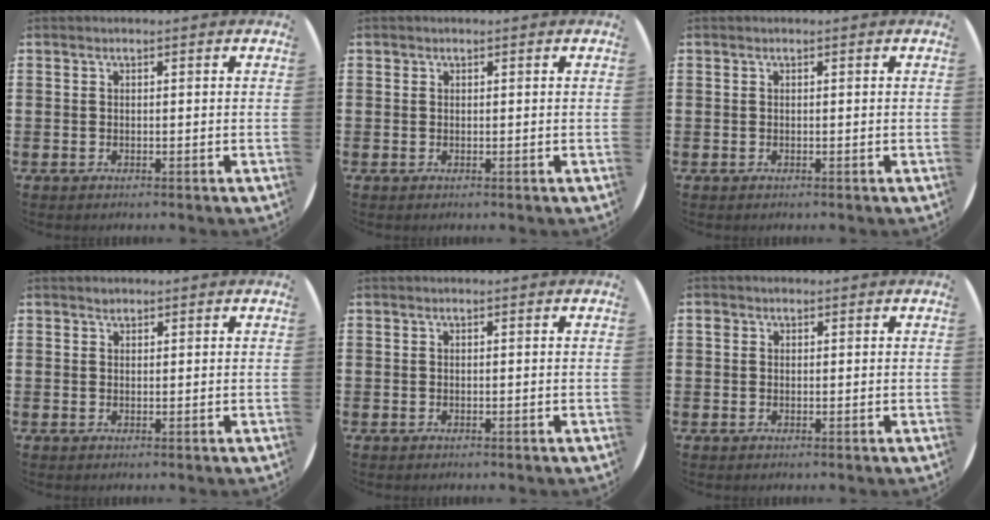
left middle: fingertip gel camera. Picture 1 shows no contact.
{"total": 0.0}
{"total": 0.0}
{"total": 0.8, "force": [0.7, 0.4, 0.0], "torque": [0.008, 0.000, 0.011]}
{"total": 0.0}
{"total": 0.8, "force": [0.4, 0.7, 0.2], "torque": [-0.005, 0.007, 0.007]}